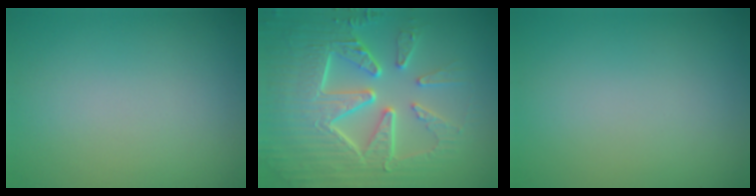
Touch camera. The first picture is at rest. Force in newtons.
{"total": 9.8, "press": 6.6, "slide": 7.3}
{"total": 0.0}